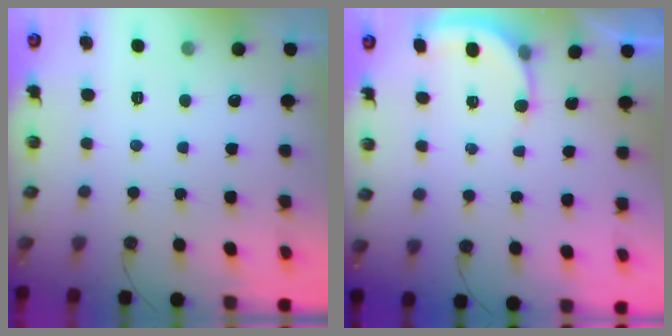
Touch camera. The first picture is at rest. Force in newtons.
{"total": 2.4, "press": 2.4, "slide": 0.5}